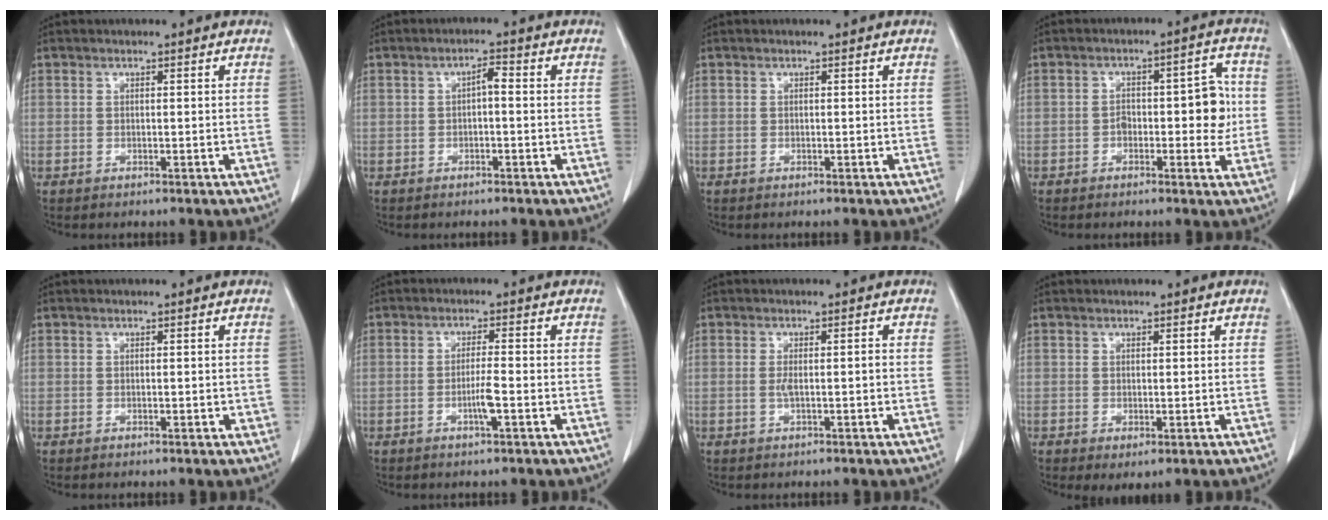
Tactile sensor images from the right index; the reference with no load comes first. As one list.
[{"total": 2.0, "force": [-0.1, 0.6, 1.9], "torque": [-0.031, 0.007, -0.002]}, {"total": 0.0}, {"total": 7.0, "force": [-0.7, 3.1, 6.3], "torque": [-0.077, 0.024, -0.009]}, {"total": 0.9, "force": [-0.1, 0.4, 0.8], "torque": [-0.011, 0.000, -0.001]}, {"total": 3.3, "force": [-1.2, -0.1, 3.1], "torque": [-0.058, -0.003, -0.023]}, {"total": 2.4, "force": [-0.3, 0.4, 2.3], "torque": [-0.042, 0.001, -0.004]}, {"total": 1.8, "force": [-0.3, 0.8, 1.6], "torque": [-0.028, -0.008, 0.005]}]